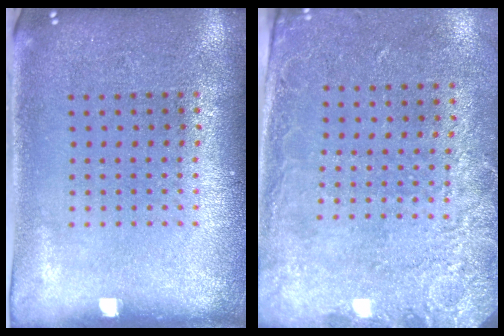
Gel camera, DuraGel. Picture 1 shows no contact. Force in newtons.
{"total": 2.7, "press": 2.0, "slide": 1.8}